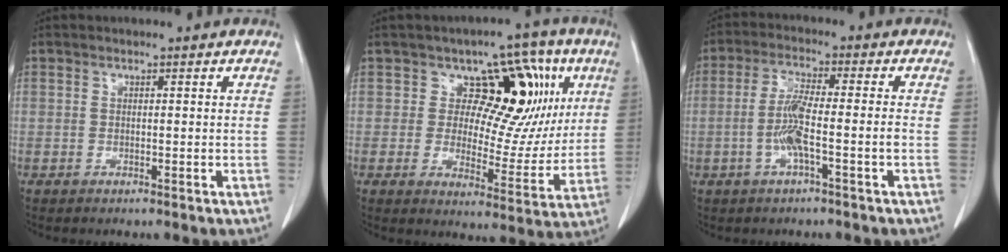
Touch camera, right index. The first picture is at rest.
{"total": 13.5, "force": [5.1, 8.0, 9.6], "torque": [-0.094, 0.025, 0.076]}
{"total": 6.0, "force": [-1.8, 0.0, 5.7], "torque": [-0.123, 0.007, -0.033]}